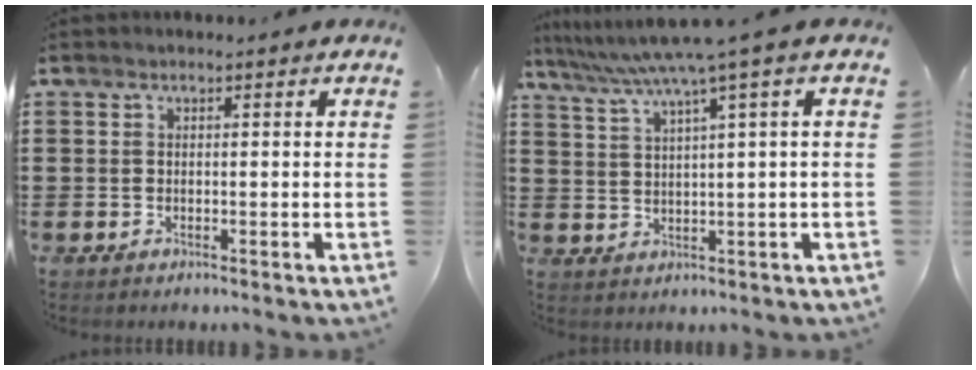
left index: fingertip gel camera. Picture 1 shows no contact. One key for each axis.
{"total": 6.7, "fx": 4.1, "fy": -1.1, "fz": 5.1, "tx": -0.114, "ty": -0.027, "tz": 0.063}